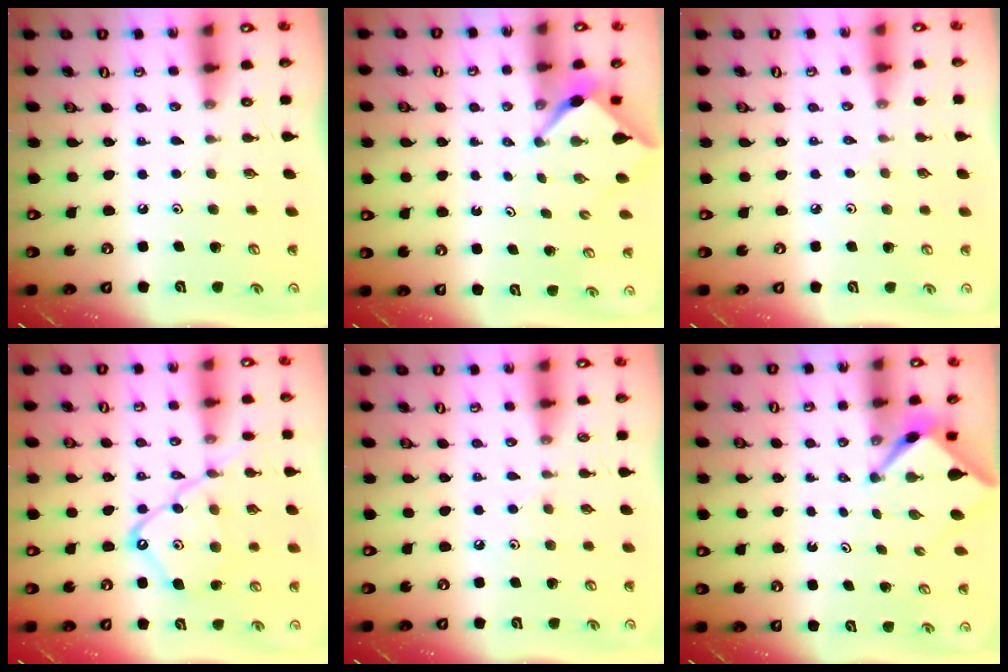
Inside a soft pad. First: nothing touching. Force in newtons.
{"total": 2.5, "press": 2.5, "slide": 0.2}
{"total": 1.9, "press": 1.8, "slide": 0.5}
{"total": 14.4, "press": 14.4, "slide": 1.3}
{"total": 3.2, "press": 3.2, "slide": 0.4}
{"total": 2.5, "press": 2.5, "slide": 0.2}